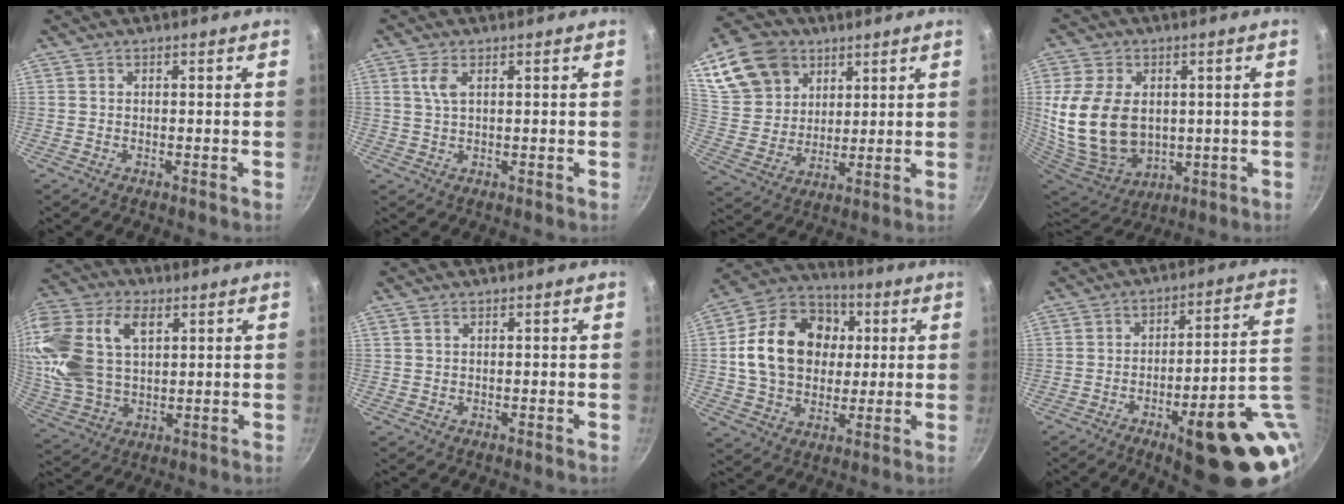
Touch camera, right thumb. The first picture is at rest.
{"total": 3.1, "force": [1.2, 1.3, 2.5], "torque": [-0.052, -0.004, 0.024]}
{"total": 17.1, "force": [8.5, 12.8, 7.4], "torque": [-0.132, -0.018, 0.168]}
{"total": 20.3, "force": [1.5, 14.6, 14.0], "torque": [-0.270, -0.014, 0.053]}
{"total": 22.4, "force": [7.0, 14.4, 15.6], "torque": [-0.341, 0.008, 0.135]}
{"total": 0.8, "force": [0.4, 0.4, 0.5], "torque": [-0.008, 0.000, 0.009]}
{"total": 19.8, "force": [2.8, 15.4, 12.1], "torque": [-0.178, 0.021, 0.045]}
{"total": 21.3, "force": [-5.5, 6.0, 19.7], "torque": [-0.215, 0.016, -0.064]}